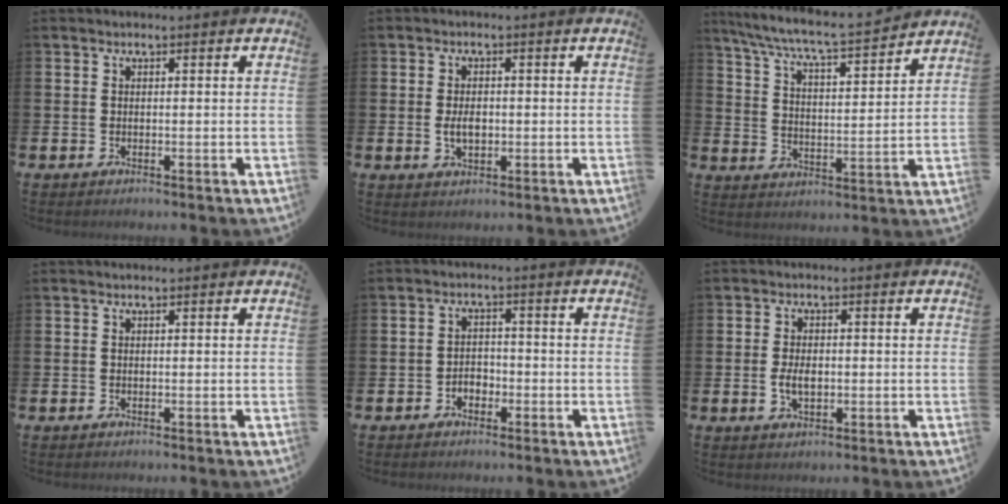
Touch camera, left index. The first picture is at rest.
{"total": 2.8, "force": [-0.1, 1.7, 2.2], "torque": [-0.027, -0.002, -0.007]}
{"total": 7.1, "force": [6.7, 0.2, 2.2], "torque": [-0.077, -0.053, 0.114]}
{"total": 0.0}
{"total": 2.0, "force": [-1.3, 1.4, 0.6], "torque": [-0.016, 0.005, -0.029]}
{"total": 3.0, "force": [-0.3, 1.7, 2.4], "torque": [-0.038, 0.001, -0.007]}